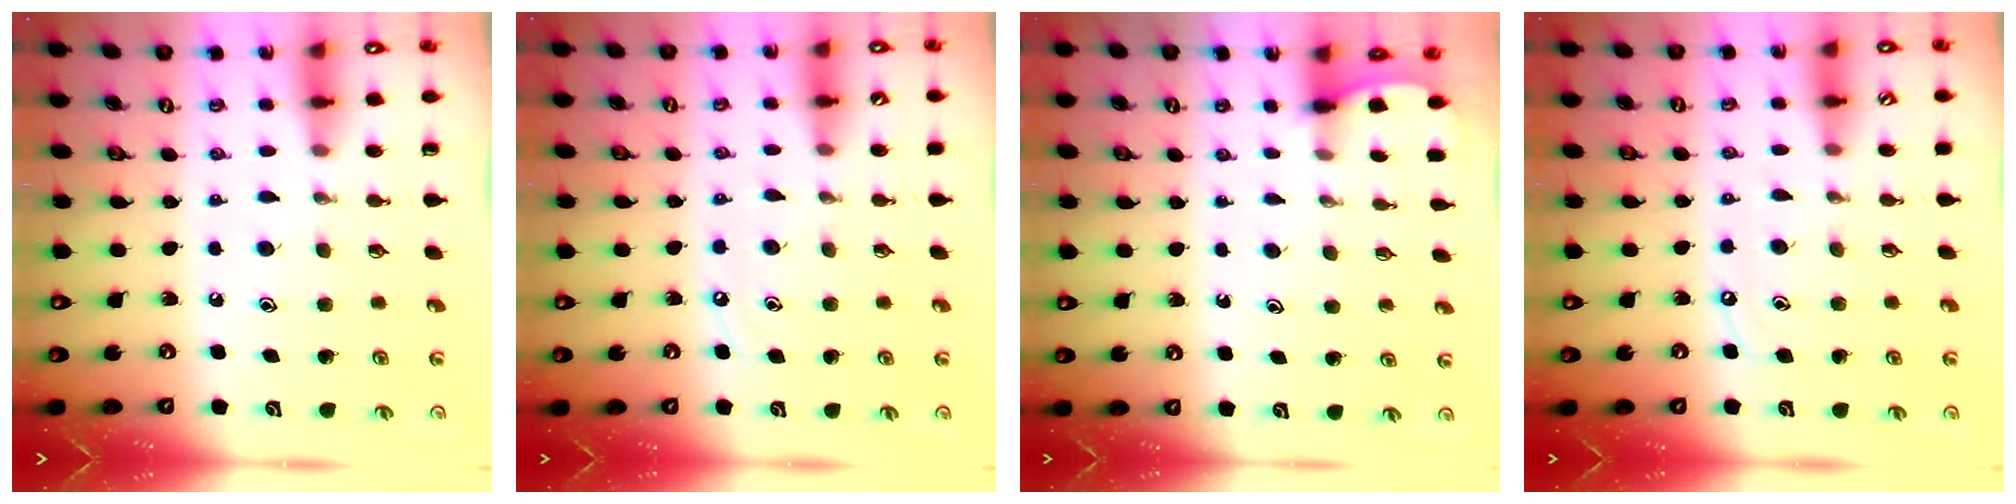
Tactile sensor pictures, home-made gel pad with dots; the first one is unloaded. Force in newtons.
{"total": 4.8, "press": 4.7, "slide": 0.7}
{"total": 1.9, "press": 1.9, "slide": 0.2}
{"total": 3.6, "press": 3.6, "slide": 0.2}